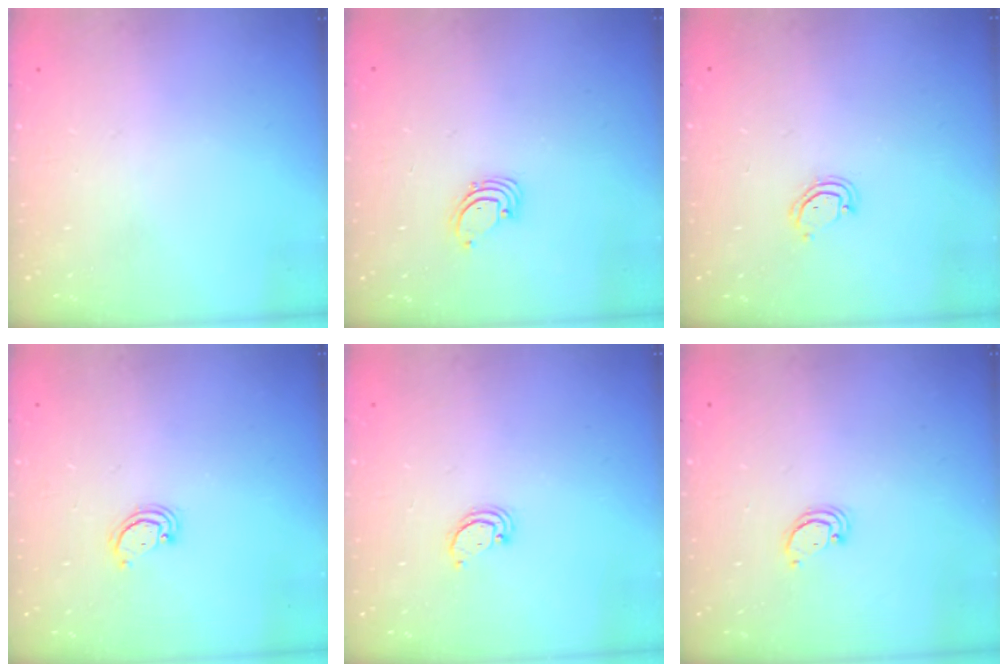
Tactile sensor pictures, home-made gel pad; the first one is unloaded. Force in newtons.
{"total": 1.6, "press": 1.6, "slide": 0.1}
{"total": 4.0, "press": 4.0, "slide": 0.3}
{"total": 2.6, "press": 2.6, "slide": 0.3}
{"total": 2.2, "press": 2.2, "slide": 0.2}
{"total": 2.4, "press": 2.4, "slide": 0.2}